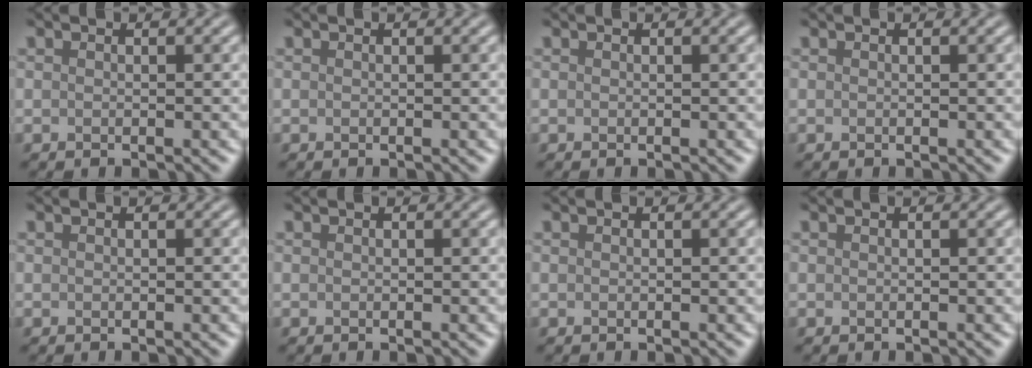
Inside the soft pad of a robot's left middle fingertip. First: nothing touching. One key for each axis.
{"total": 0.0}
{"total": 0.0}
{"total": 0.0}
{"total": 0.0}
{"total": 0.0}
{"total": 0.0}
{"total": 0.0}